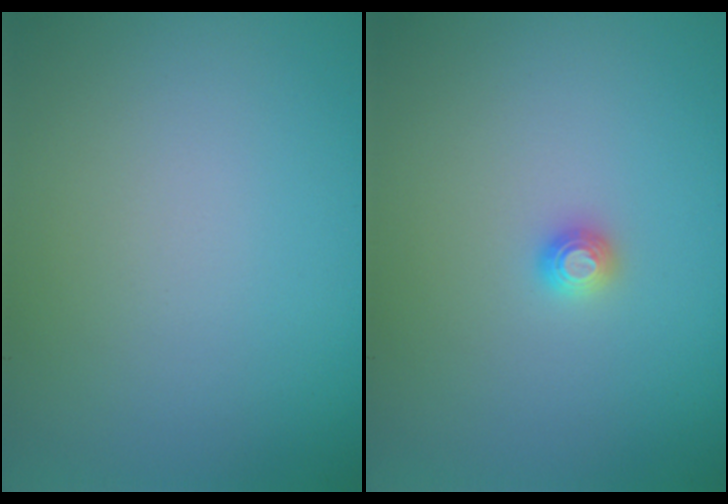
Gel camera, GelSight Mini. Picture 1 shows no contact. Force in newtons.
{"total": 1.1, "press": 1.1, "slide": 0.1}